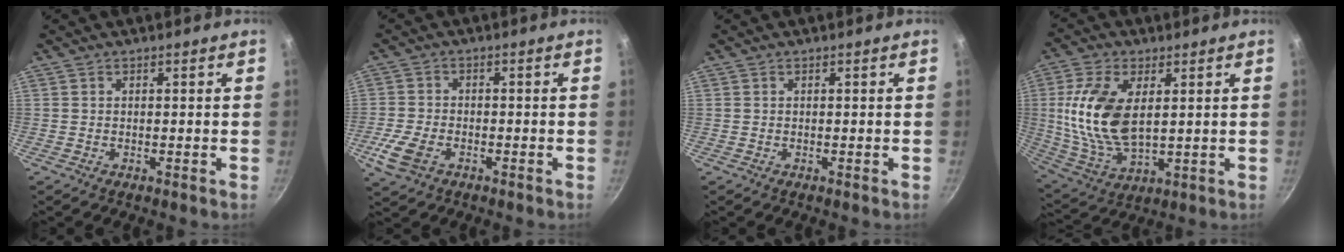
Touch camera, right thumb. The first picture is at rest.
{"total": 6.5, "force": [-2.8, 4.1, 4.2], "torque": [-0.095, 0.009, -0.056]}
{"total": 0.0}
{"total": 15.4, "force": [2.7, 8.3, 12.7], "torque": [-0.250, -0.012, 0.062]}